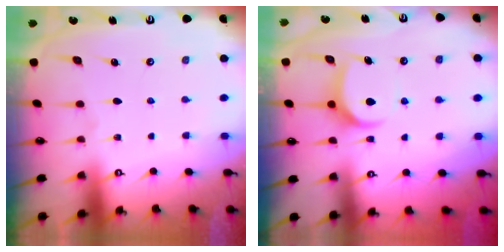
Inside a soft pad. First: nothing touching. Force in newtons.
{"total": 7.4, "press": 7.4, "slide": 0.9}